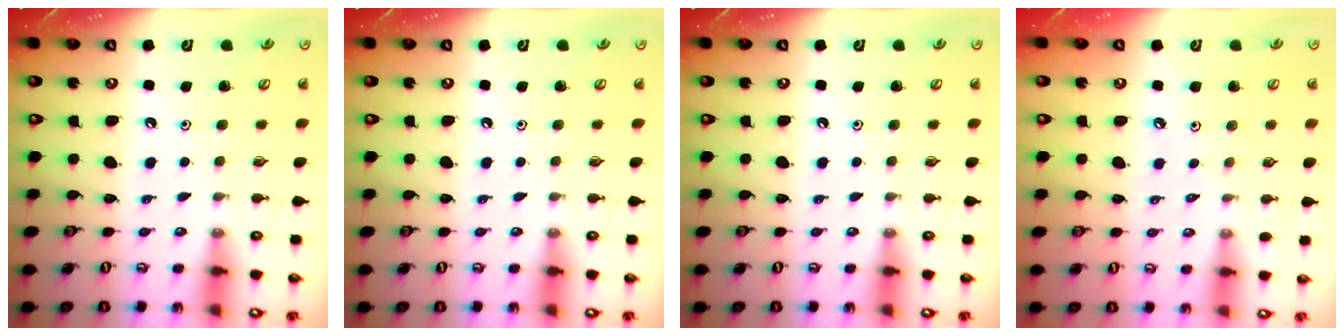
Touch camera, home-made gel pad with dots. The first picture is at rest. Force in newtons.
{"total": 0.0}
{"total": 0.0}
{"total": 1.6, "press": 1.6, "slide": 0.3}